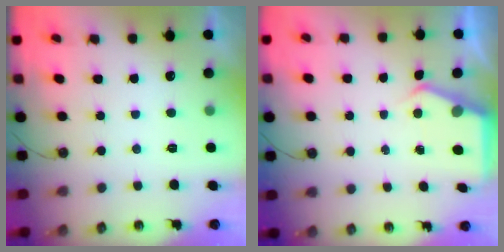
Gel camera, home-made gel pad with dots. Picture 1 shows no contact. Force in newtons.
{"total": 4.6, "press": 4.6, "slide": 0.5}